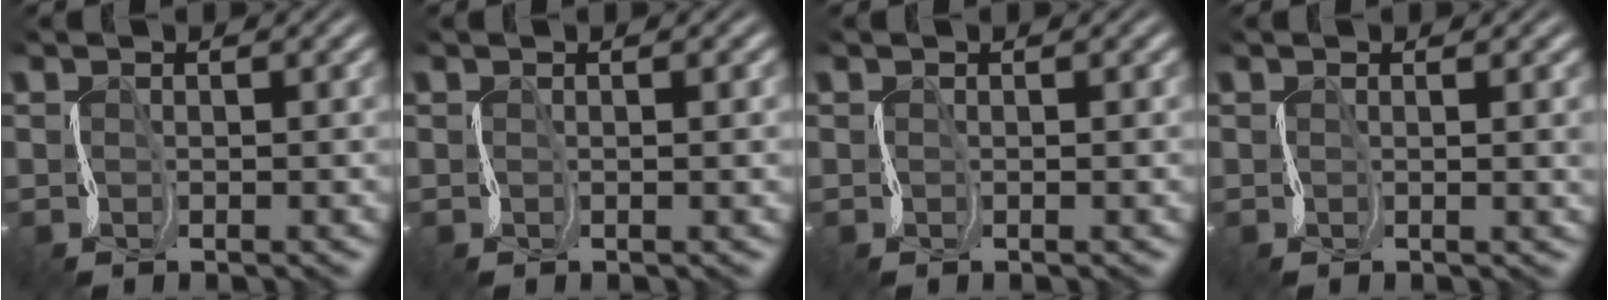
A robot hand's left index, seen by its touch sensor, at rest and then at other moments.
{"total": 1.1, "force": [0.6, 0.4, 0.9], "torque": [-0.011, 0.007, 0.003]}
{"total": 0.0}
{"total": 2.3, "force": [0.7, 0.9, 2.0], "torque": [-0.021, 0.012, 0.008]}